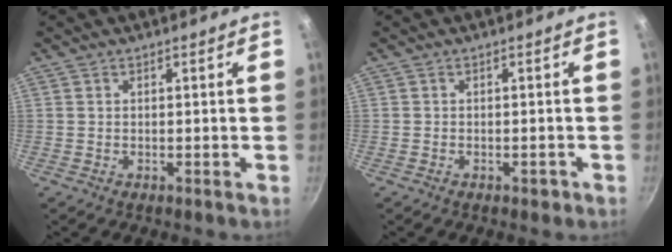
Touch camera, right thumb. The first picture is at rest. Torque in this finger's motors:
{"motor_torque": [0.44, 0.27, 0.41, -0.35, 0.11]}